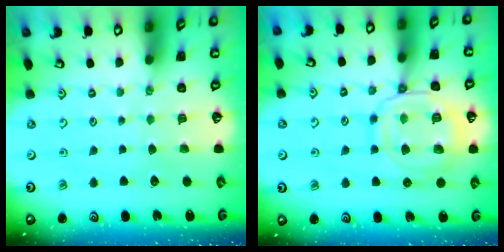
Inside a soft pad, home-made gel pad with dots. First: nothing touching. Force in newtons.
{"total": 14.4, "press": 14.3, "slide": 1.4}